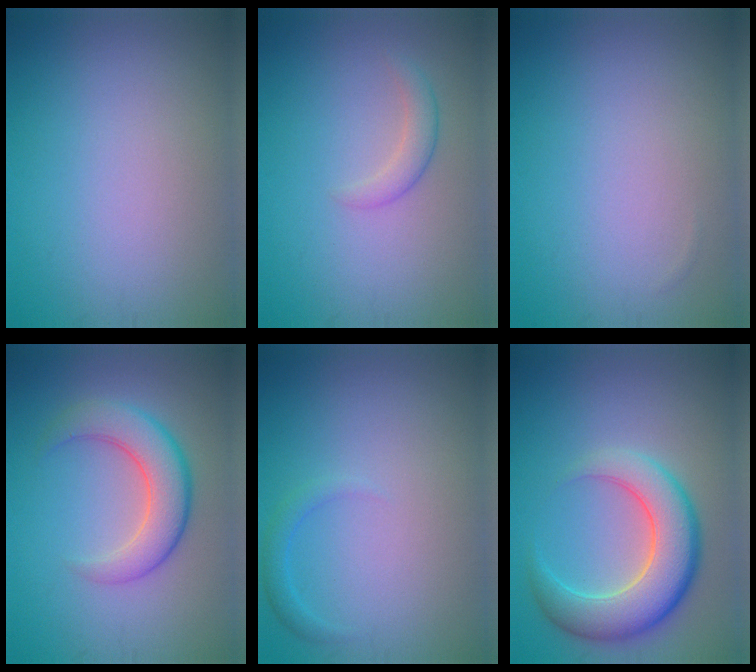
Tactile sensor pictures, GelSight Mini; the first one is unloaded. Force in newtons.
{"total": 1.7, "press": 1.7, "slide": 0.1}
{"total": 0.0}
{"total": 5.1, "press": 5.1, "slide": 0.4}
{"total": 1.2, "press": 1.2, "slide": 0.1}
{"total": 7.3, "press": 7.3, "slide": 0.6}